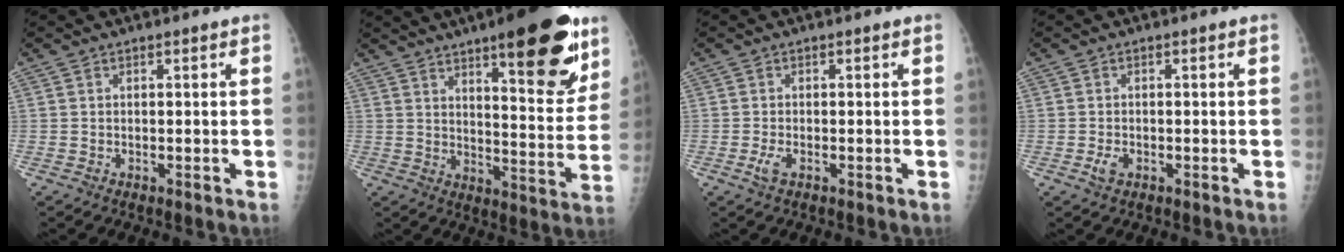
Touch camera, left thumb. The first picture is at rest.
{"total": 20.9, "force": [12.4, 6.0, 15.7], "torque": [-0.175, -0.063, 0.175]}
{"total": 1.9, "force": [-0.6, 0.9, 1.6], "torque": [-0.035, -0.001, -0.012]}
{"total": 1.8, "force": [-0.7, 1.2, 1.2], "torque": [-0.024, -0.001, -0.013]}